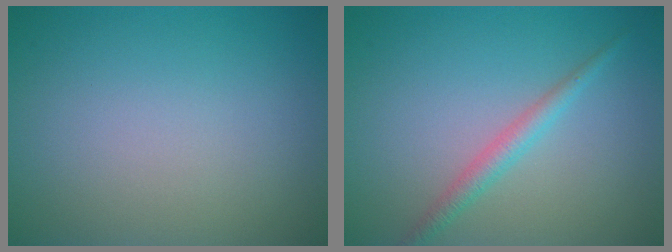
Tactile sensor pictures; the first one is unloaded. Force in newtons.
{"total": 1.9, "press": 1.9, "slide": 0.1}